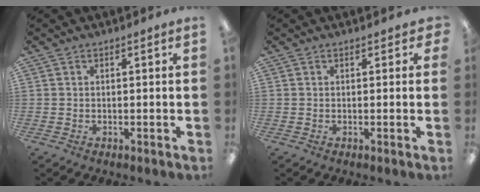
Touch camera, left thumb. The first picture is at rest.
{"total": 1.3, "force": [0.6, 0.9, 0.7], "torque": [-0.006, 0.001, 0.008]}